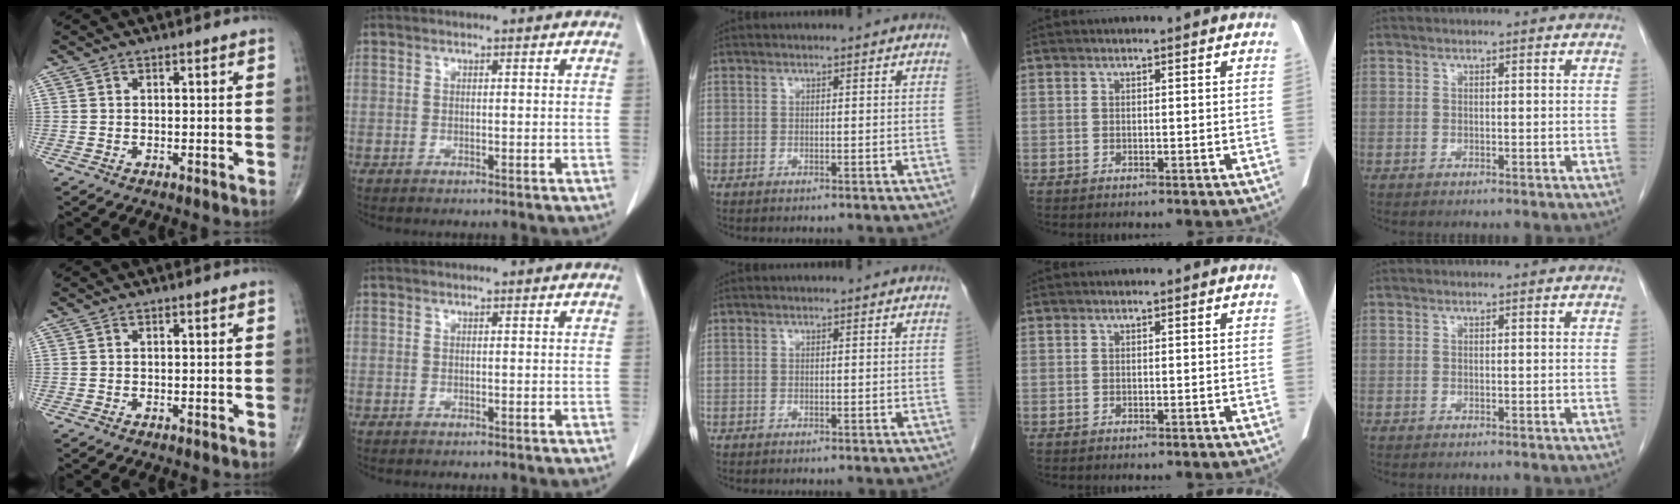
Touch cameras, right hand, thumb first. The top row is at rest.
{}